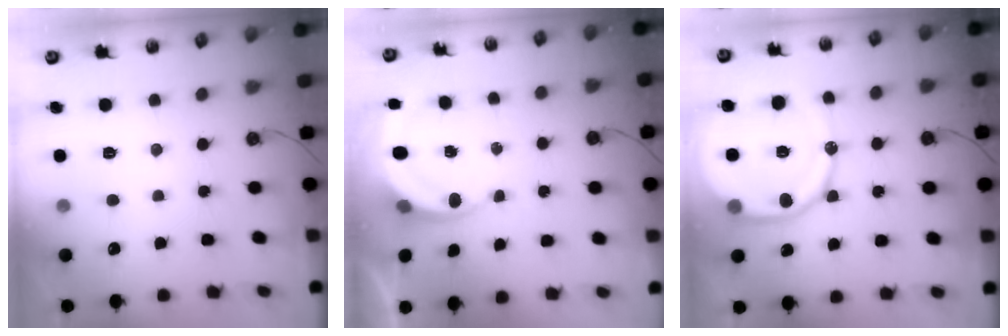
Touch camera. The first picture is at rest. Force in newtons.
{"total": 4.5, "press": 4.5, "slide": 0.3}
{"total": 18.2, "press": 18.1, "slide": 2.0}